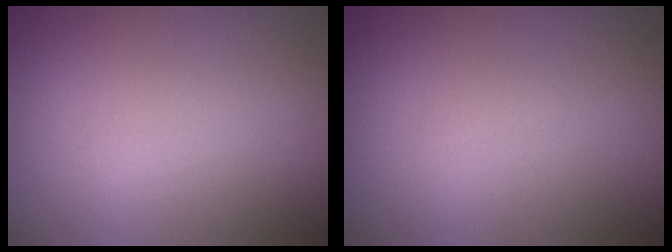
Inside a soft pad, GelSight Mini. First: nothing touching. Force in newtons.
{"total": 0.0}